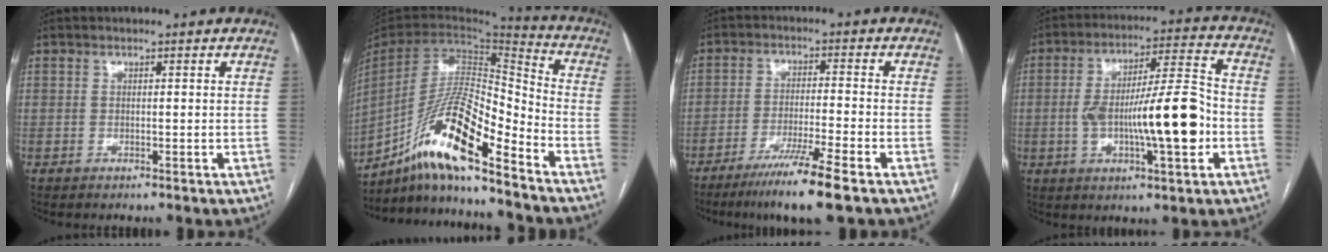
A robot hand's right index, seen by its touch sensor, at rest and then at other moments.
{"total": 17.3, "force": [-12.1, 1.7, 12.3], "torque": [-0.251, 0.002, -0.222]}
{"total": 9.0, "force": [-6.2, -1.0, 6.4], "torque": [-0.111, -0.028, -0.110]}
{"total": 15.1, "force": [-2.8, 2.6, 14.6], "torque": [-0.250, 0.016, -0.040]}